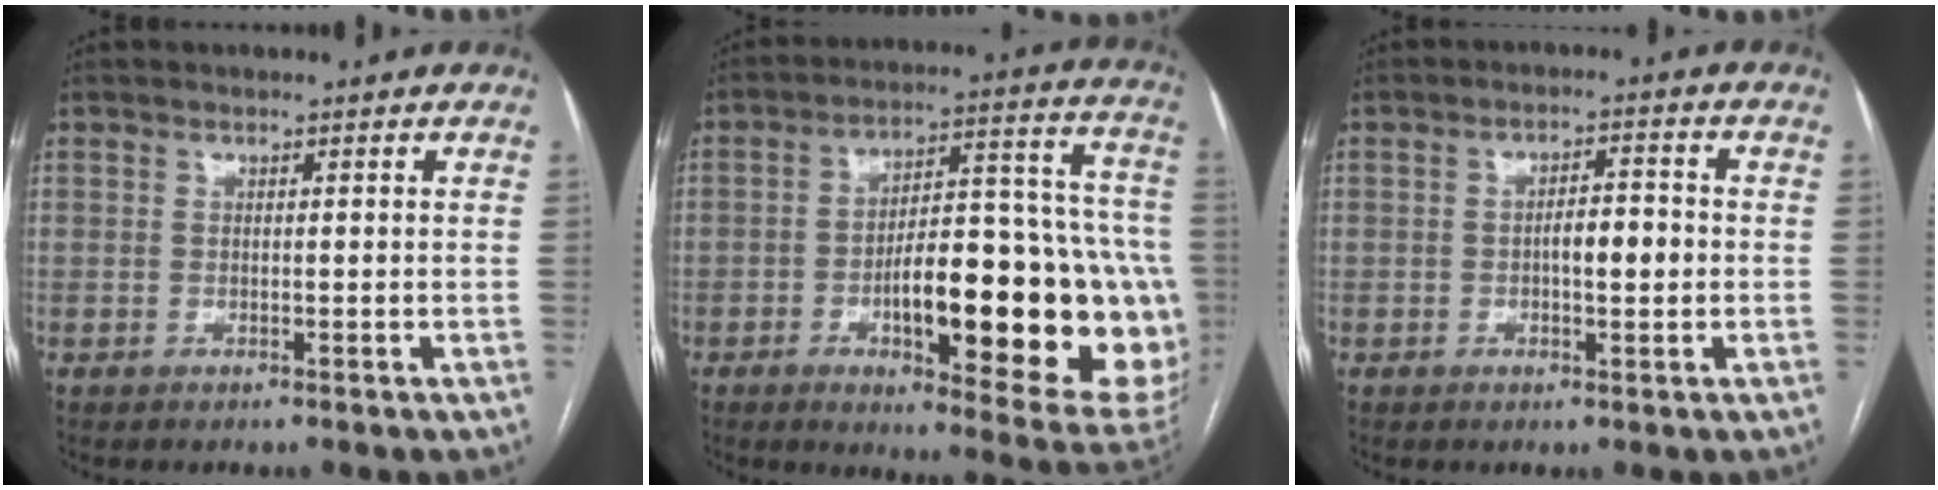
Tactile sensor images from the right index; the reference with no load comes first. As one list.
[{"total": 28.3, "force": [-6.4, 7.6, 26.5], "torque": [-0.282, 0.021, -0.071]}, {"total": 4.6, "force": [-0.6, 1.4, 4.3], "torque": [-0.072, 0.008, -0.008]}]